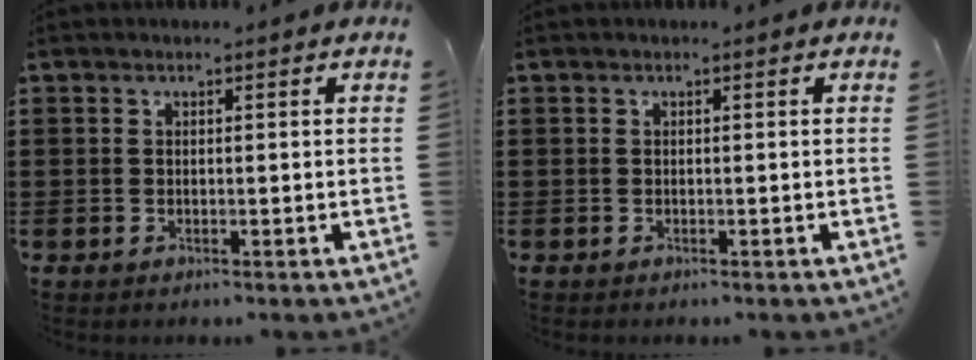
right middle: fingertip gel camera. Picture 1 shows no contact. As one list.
[{"total": 0.0}]